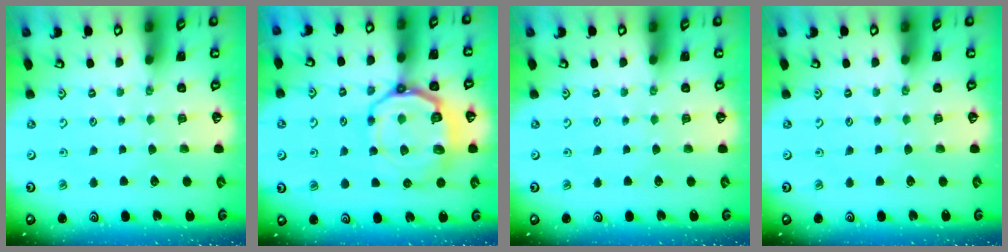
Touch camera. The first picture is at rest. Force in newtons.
{"total": 14.4, "press": 14.1, "slide": 3.0}
{"total": 0.0}
{"total": 0.0}